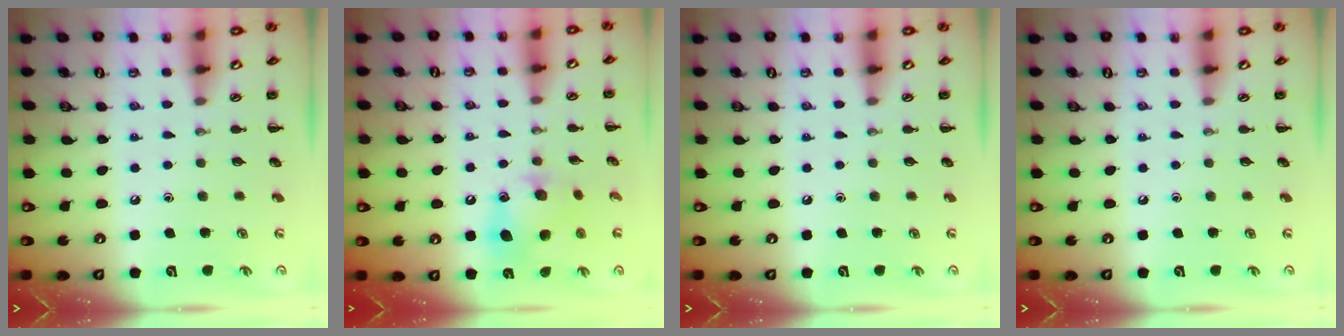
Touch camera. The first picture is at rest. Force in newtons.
{"total": 11.4, "press": 11.3, "slide": 1.7}
{"total": 0.0}
{"total": 0.0}